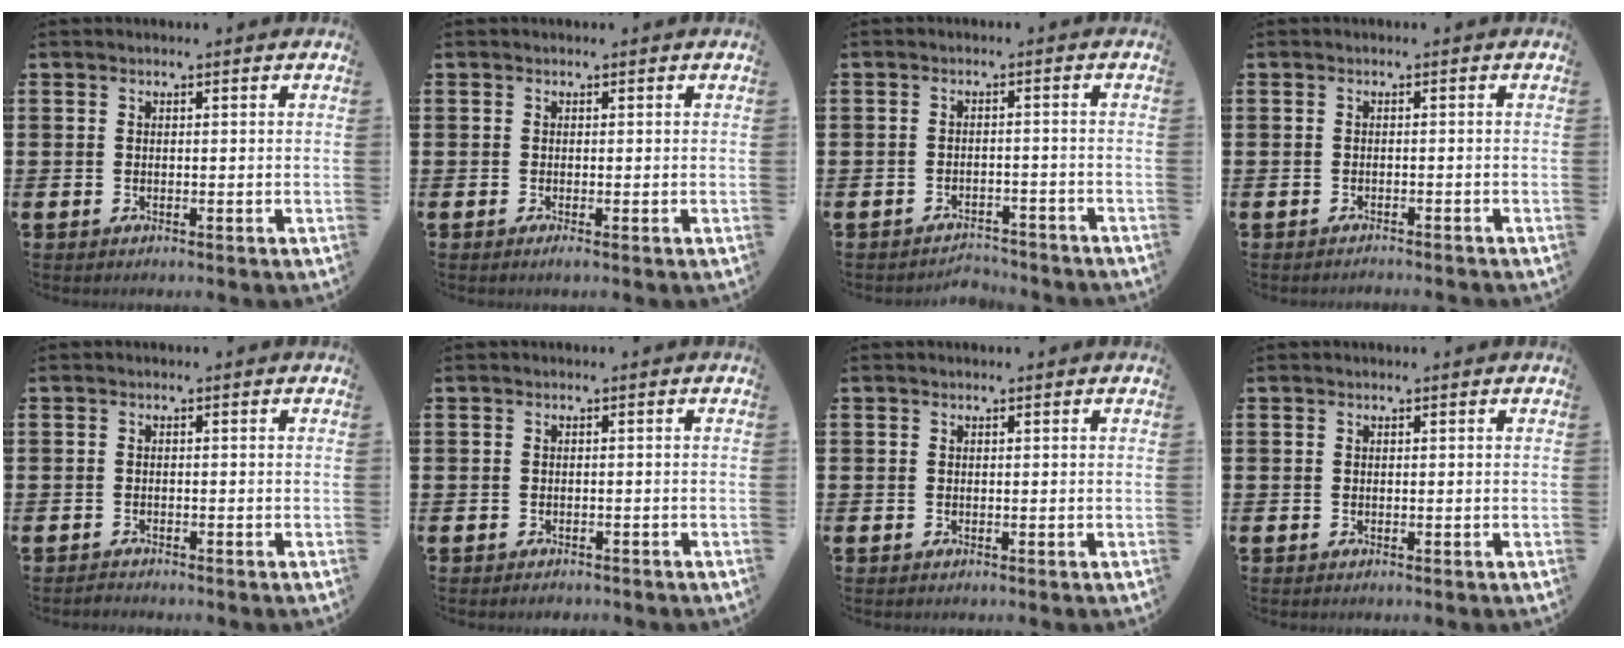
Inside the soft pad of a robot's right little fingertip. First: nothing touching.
{"total": 0.5, "force": [-0.1, 0.0, 0.5], "torque": [0.000, -0.004, -0.004]}
{"total": 2.3, "force": [-2.3, 0.1, -0.1], "torque": [-0.006, 0.003, -0.050]}
{"total": 0.8, "force": [-0.8, -0.1, 0.0], "torque": [0.008, -0.004, -0.019]}
{"total": 0.7, "force": [-0.7, 0.0, -0.1], "torque": [0.000, -0.002, -0.014]}
{"total": 0.6, "force": [-0.6, 0.1, 0.0], "torque": [-0.002, -0.001, -0.012]}
{"total": 0.0}
{"total": 0.0}